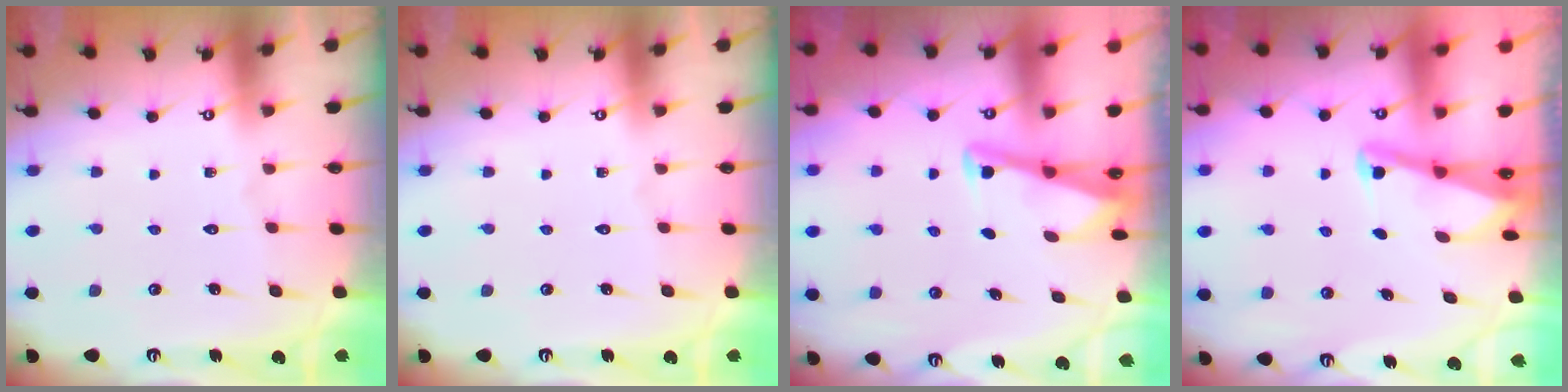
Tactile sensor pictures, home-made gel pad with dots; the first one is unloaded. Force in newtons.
{"total": 0.0}
{"total": 3.1, "press": 3.1, "slide": 0.4}
{"total": 2.1, "press": 2.1, "slide": 0.4}